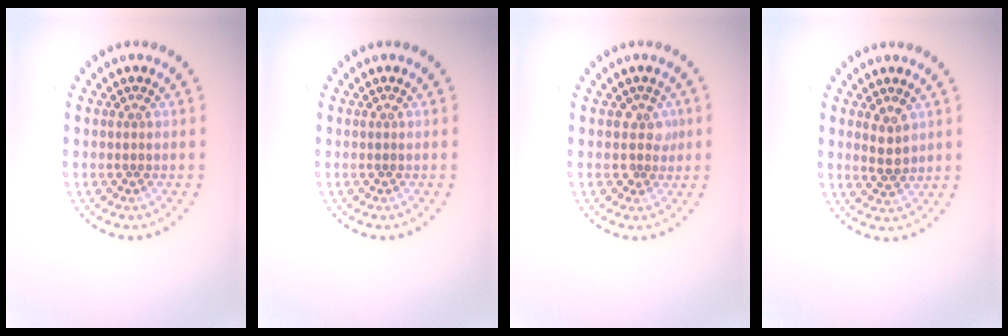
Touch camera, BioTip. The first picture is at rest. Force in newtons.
{"total": 0.0}
{"total": 1.6, "press": 1.3, "slide": 0.9}
{"total": 2.2, "press": 2.1, "slide": 0.8}